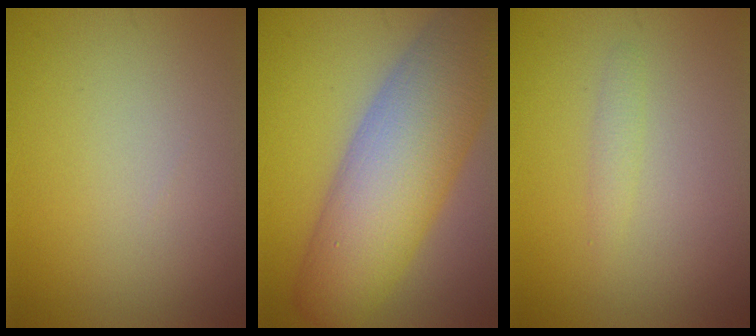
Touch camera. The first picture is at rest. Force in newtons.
{"total": 11.6, "press": 11.6, "slide": 0.3}
{"total": 1.0, "press": 0.9, "slide": 0.1}